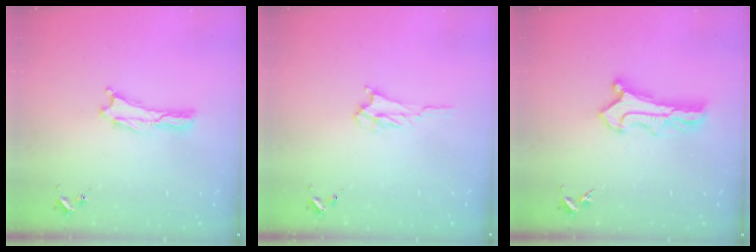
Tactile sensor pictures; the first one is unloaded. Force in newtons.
{"total": 2.5, "press": 2.5, "slide": 0.3}
{"total": 2.6, "press": 2.6, "slide": 0.2}